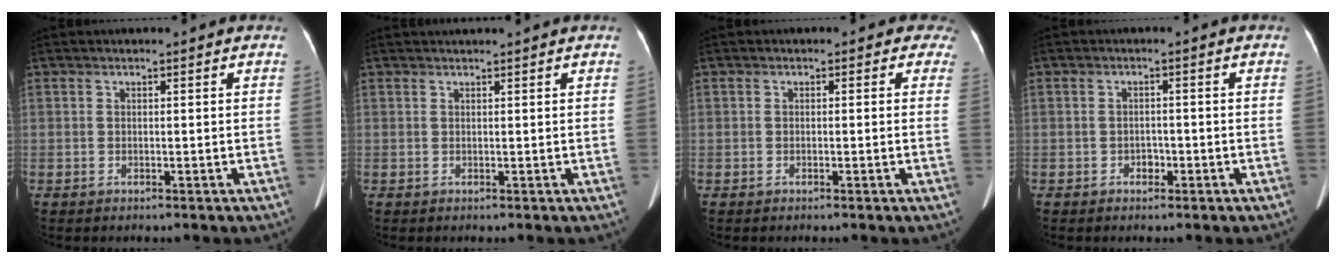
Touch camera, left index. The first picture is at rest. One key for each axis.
{"total": 1.9, "fx": 1.8, "fy": -0.5, "fz": 0.6, "tx": -0.004, "ty": 0.020, "tz": 0.035}
{"total": 1.4, "fx": 0.5, "fy": 1.3, "fz": 0.1, "tx": 0.019, "ty": -0.004, "tz": -0.018}
{"total": 1.3, "fx": -0.7, "fy": 1.0, "fz": 0.5, "tx": -0.004, "ty": 0.005, "tz": -0.013}